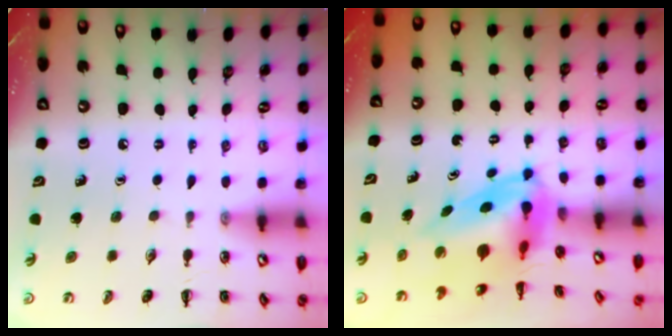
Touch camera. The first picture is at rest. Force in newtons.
{"total": 5.8, "press": 5.6, "slide": 1.5}